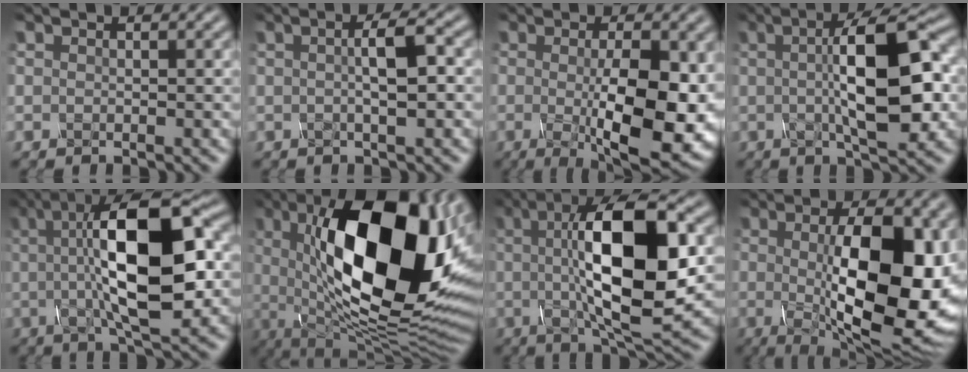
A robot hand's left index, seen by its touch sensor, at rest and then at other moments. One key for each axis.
{"total": 3.7, "fx": 0.3, "fy": 0.7, "fz": 3.6, "tx": -0.057, "ty": 0.008, "tz": 0.002}
{"total": 10.6, "fx": -1.2, "fy": 3.4, "fz": 10.0, "tx": -0.148, "ty": -0.022, "tz": -0.012}
{"total": 10.0, "fx": 0.7, "fy": 2.7, "fz": 9.6, "tx": -0.137, "ty": 0.011, "tz": 0.007}
{"total": 13.1, "fx": 1.4, "fy": 4.1, "fz": 12.4, "tx": -0.191, "ty": 0.015, "tz": 0.018}
{"total": 18.0, "fx": 3.2, "fy": 7.4, "fz": 16.1, "tx": -0.239, "ty": 0.000, "tz": 0.042}
{"total": 13.3, "fx": 1.1, "fy": 4.2, "fz": 12.6, "tx": -0.193, "ty": 0.004, "tz": 0.017}
{"total": 12.9, "fx": -0.2, "fy": 4.7, "fz": 12.1, "tx": -0.171, "ty": -0.009, "tz": -0.003}